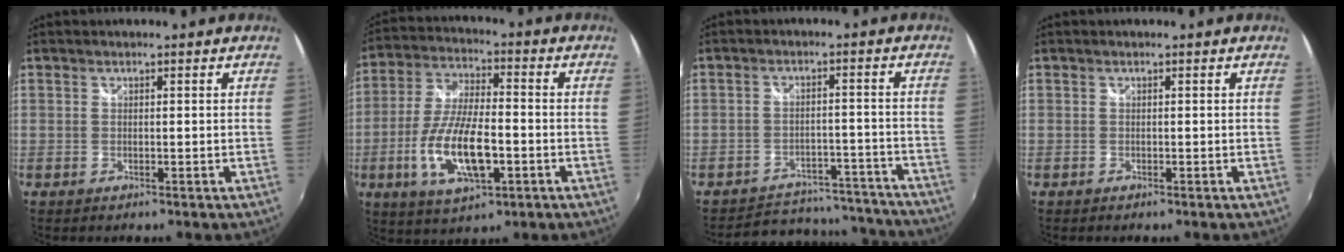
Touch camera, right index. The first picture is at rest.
{"total": 14.2, "force": [-4.5, 5.3, 12.4], "torque": [-0.258, -0.012, -0.080]}
{"total": 17.7, "force": [-16.0, 6.4, 3.9], "torque": [-0.085, 0.043, -0.189]}
{"total": 0.0}